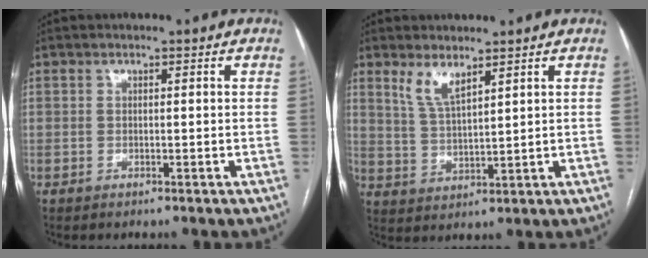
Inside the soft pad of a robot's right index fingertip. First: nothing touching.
{"total": 4.7, "force": [3.3, 0.9, 3.1], "torque": [-0.068, -0.008, 0.073]}